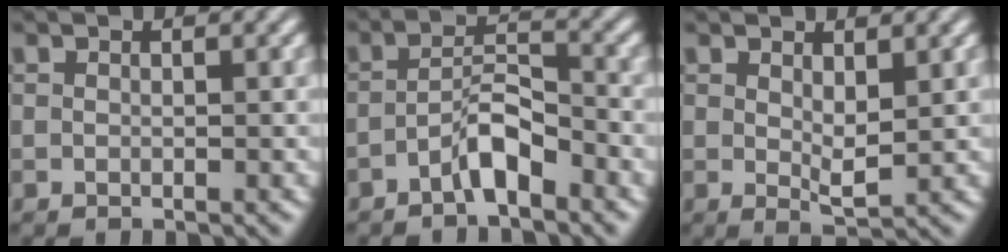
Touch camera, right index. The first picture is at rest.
{"total": 3.2, "force": [-2.4, 0.3, 2.0], "torque": [-0.015, -0.004, -0.039]}
{"total": 1.7, "force": [0.9, -0.6, 1.4], "torque": [-0.014, -0.017, 0.025]}